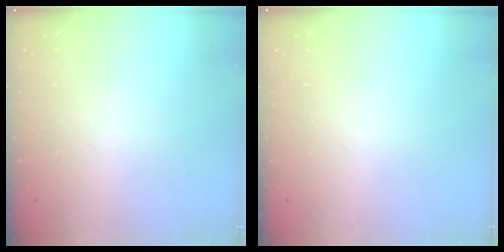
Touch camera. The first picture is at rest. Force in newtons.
{"total": 0.0}